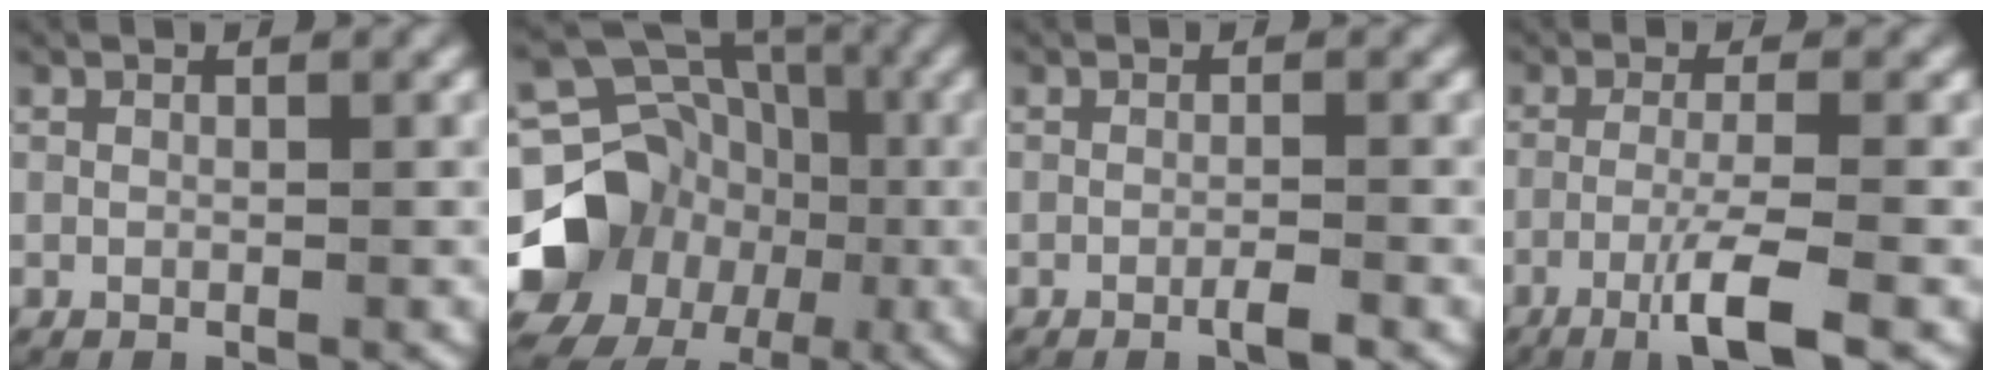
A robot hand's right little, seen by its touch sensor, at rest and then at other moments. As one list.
[{"total": 12.9, "force": [-1.9, 10.8, 6.8], "torque": [-0.131, -0.041, -0.028]}, {"total": 1.2, "force": [-0.8, 0.1, 0.9], "torque": [-0.016, 0.001, -0.017]}, {"total": 6.2, "force": [-3.6, 0.9, 5.0], "torque": [-0.085, -0.013, -0.052]}]